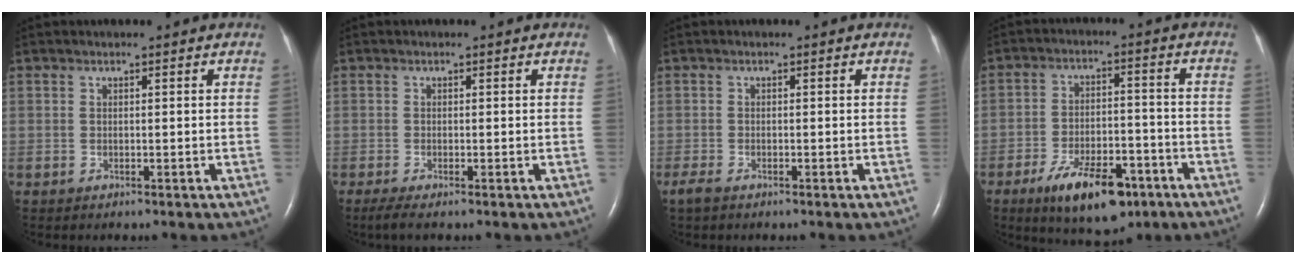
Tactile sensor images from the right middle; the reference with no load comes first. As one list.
[{"total": 1.9, "force": [-1.3, 0.2, 1.4], "torque": [-0.032, -0.008, -0.028]}, {"total": 1.8, "force": [-1.3, 0.6, 1.1], "torque": [-0.029, -0.005, -0.025]}, {"total": 12.5, "force": [-7.5, 4.8, 8.7], "torque": [-0.145, -0.005, -0.115]}]